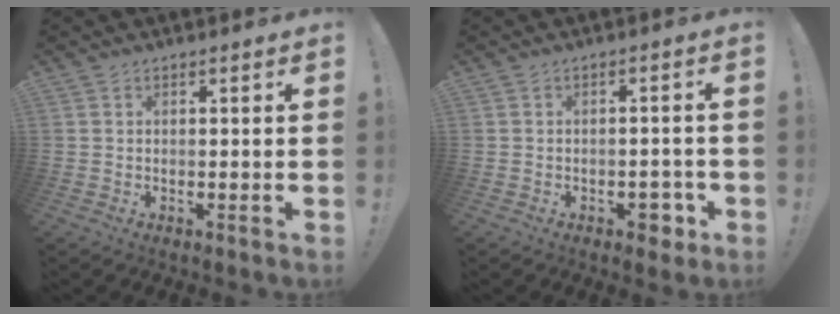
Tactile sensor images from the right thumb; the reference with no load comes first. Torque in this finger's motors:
{"motor_torque": [0.27, -0.40, 0.14, -0.69, -0.02]}